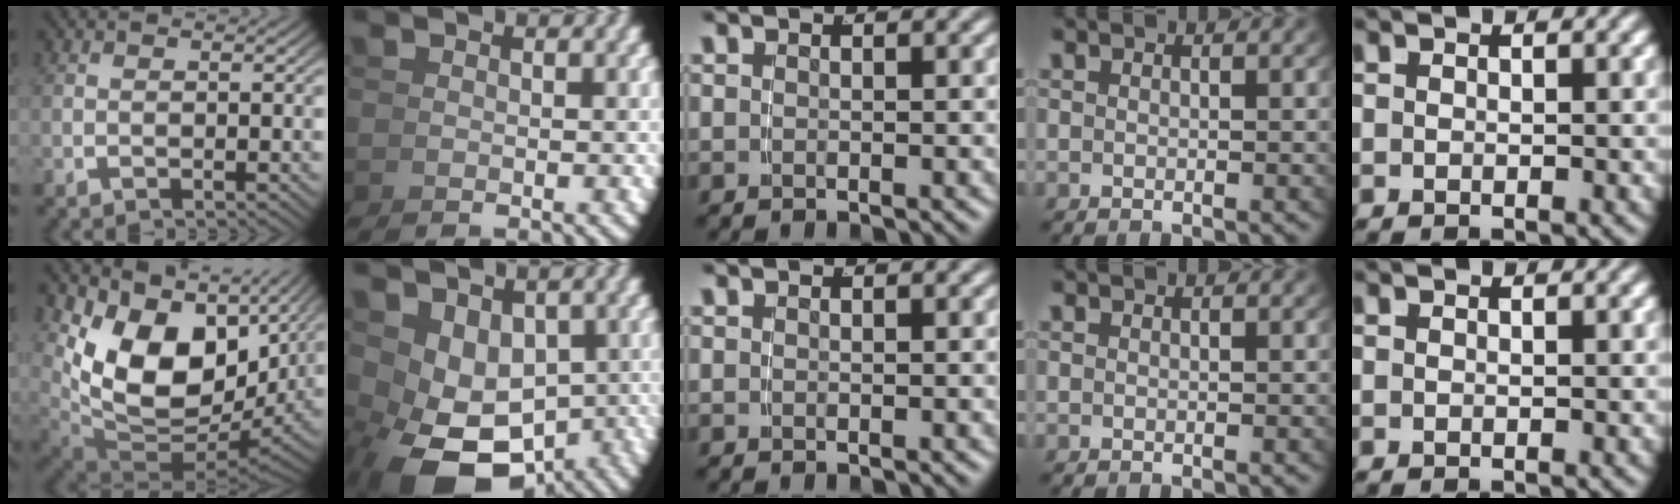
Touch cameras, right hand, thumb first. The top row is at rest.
{"thumb": {"total": 16.3, "force": [2.4, 10.2, 12.5], "torque": [-0.254, -0.037, 0.062]}, "index": {"total": 8.5, "force": [-2.8, 5.8, 5.6], "torque": [-0.129, -0.046, -0.015]}}